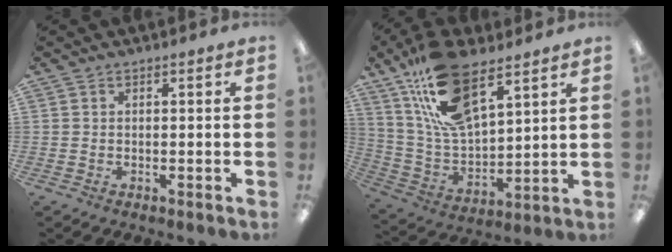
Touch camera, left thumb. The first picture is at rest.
{"total": 19.5, "force": [12.3, 8.4, 12.6], "torque": [-0.274, -0.054, 0.217]}